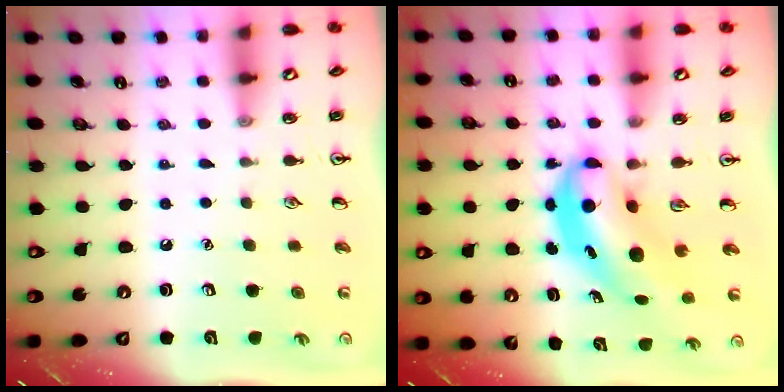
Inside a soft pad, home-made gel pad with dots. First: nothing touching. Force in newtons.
{"total": 6.3, "press": 6.1, "slide": 1.6}